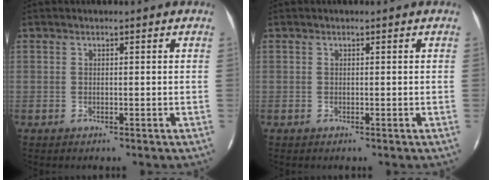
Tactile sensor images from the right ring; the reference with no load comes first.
{"total": 0.0}